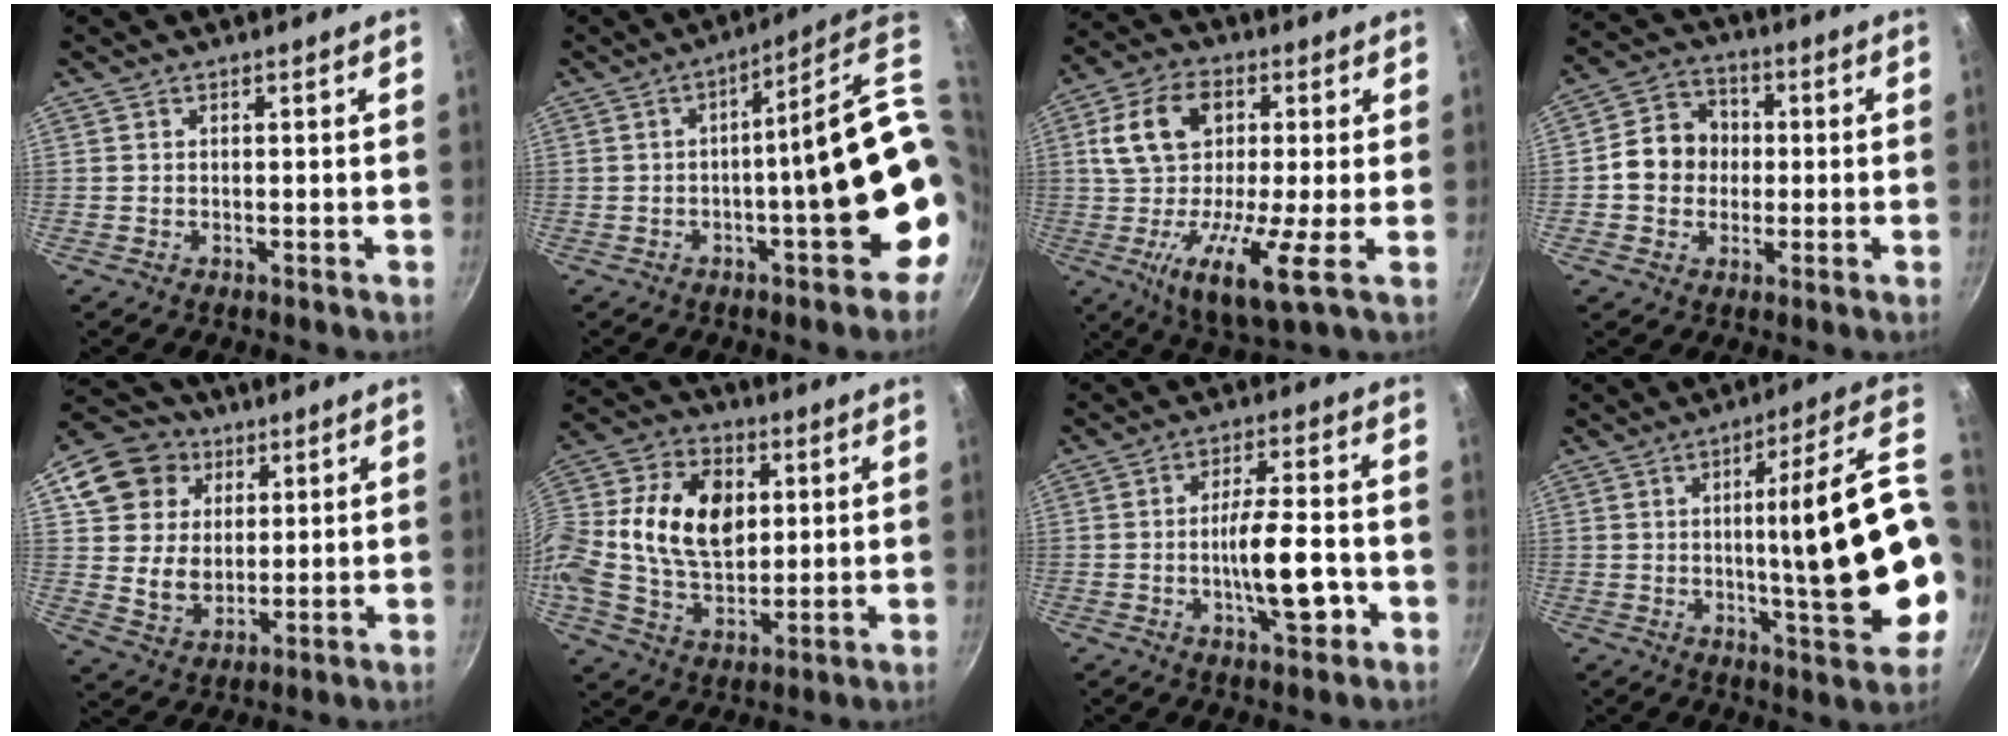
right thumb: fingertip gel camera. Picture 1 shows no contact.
{"total": 17.8, "force": [-1.6, 3.7, 17.3], "torque": [-0.192, 0.028, -0.014]}
{"total": 16.6, "force": [-0.2, 7.1, 15.0], "torque": [-0.255, 0.007, -0.024]}
{"total": 9.7, "force": [-0.1, 8.5, 4.7], "torque": [-0.047, 0.019, -0.020]}
{"total": 14.6, "force": [5.5, 12.0, 6.2], "torque": [-0.083, -0.005, 0.097]}
{"total": 20.8, "force": [3.0, 14.2, 14.9], "torque": [-0.271, 0.019, 0.045]}
{"total": 10.5, "force": [-3.0, 3.4, 9.5], "torque": [-0.142, 0.022, -0.049]}
{"total": 22.6, "force": [-1.0, 5.5, 22.0], "torque": [-0.290, 0.011, -0.006]}